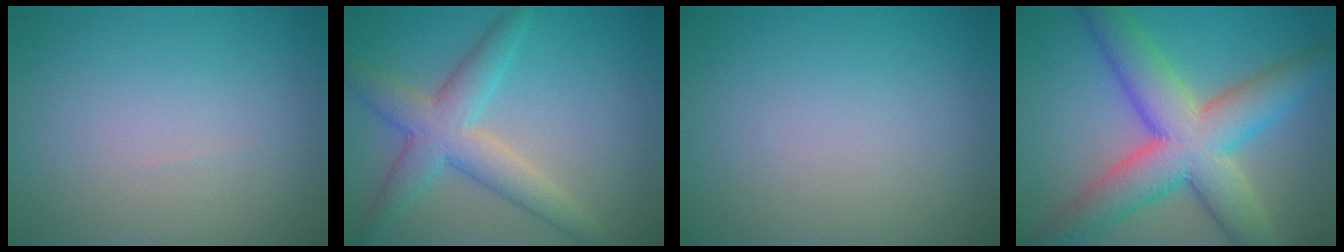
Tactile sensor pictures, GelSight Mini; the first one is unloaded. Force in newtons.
{"total": 5.1, "press": 5.1, "slide": 0.2}
{"total": 0.0}
{"total": 10.0, "press": 10.0, "slide": 0.6}